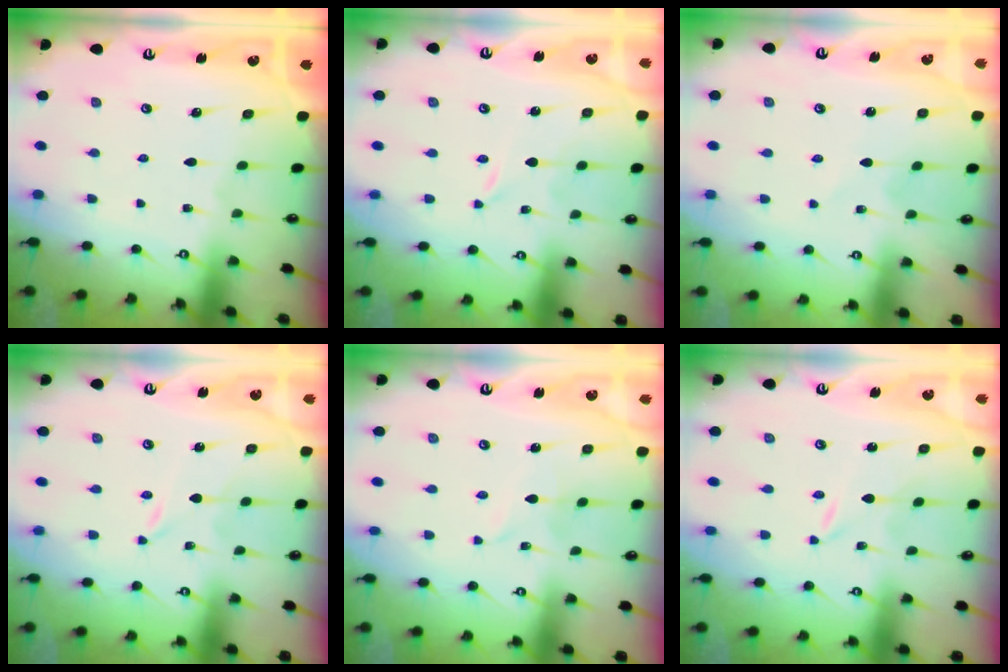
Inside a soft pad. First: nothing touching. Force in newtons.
{"total": 0.0}
{"total": 2.3, "press": 2.3, "slide": 0.1}
{"total": 0.0}
{"total": 1.4, "press": 1.4, "slide": 0.0}
{"total": 0.0}